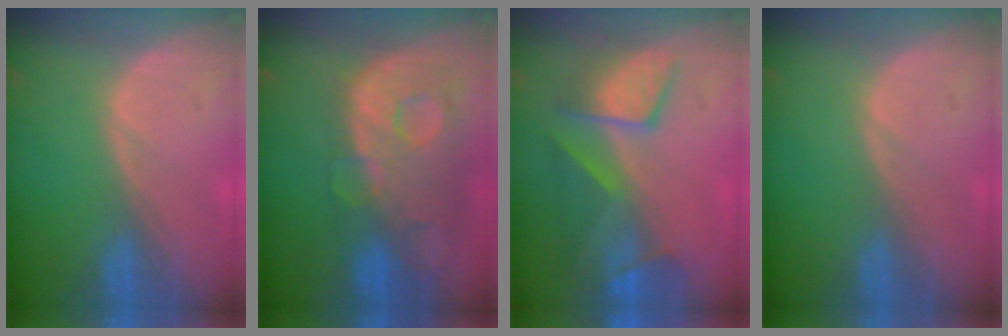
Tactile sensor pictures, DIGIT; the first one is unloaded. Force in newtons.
{"total": 13.2, "press": 10.9, "slide": 7.5}
{"total": 9.4, "press": 8.4, "slide": 4.2}
{"total": 0.0}